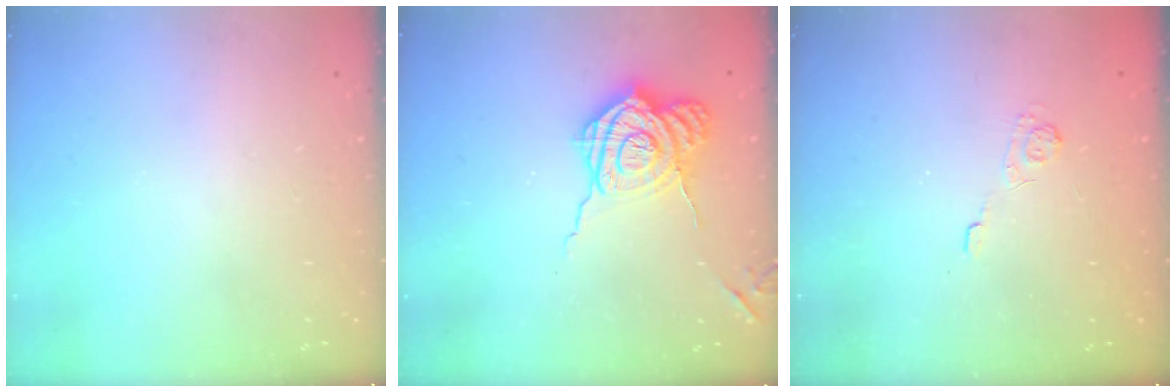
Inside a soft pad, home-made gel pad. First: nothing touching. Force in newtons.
{"total": 12.6, "press": 12.5, "slide": 1.2}
{"total": 1.9, "press": 1.3, "slide": 1.3}